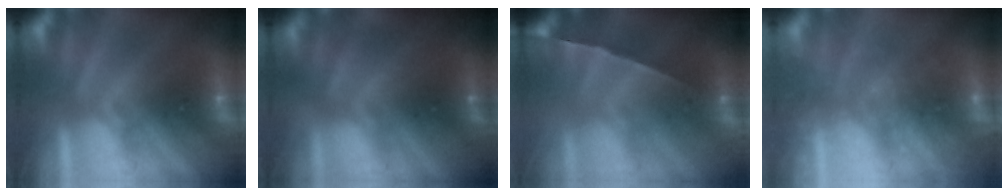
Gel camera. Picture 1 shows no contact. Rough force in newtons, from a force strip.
{"total": 1.4}
{"total": 1.5}
{"total": 1.9}